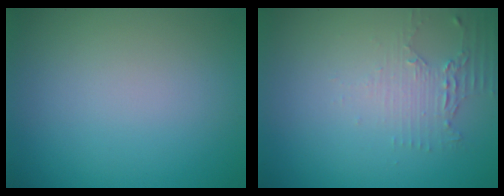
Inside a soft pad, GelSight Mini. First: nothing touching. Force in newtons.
{"total": 2.3, "press": 1.6, "slide": 1.6}